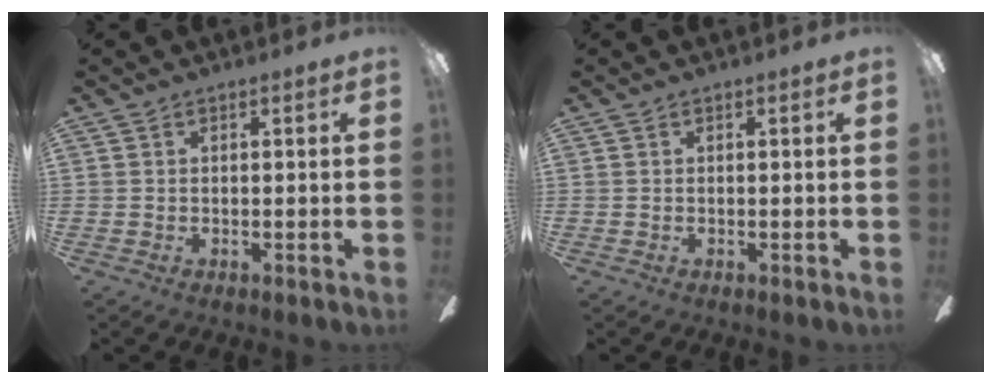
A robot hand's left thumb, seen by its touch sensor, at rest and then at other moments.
{"total": 0.0}